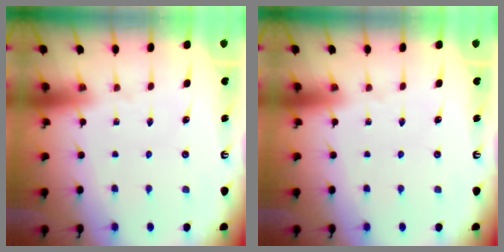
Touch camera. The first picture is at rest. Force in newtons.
{"total": 0.0}